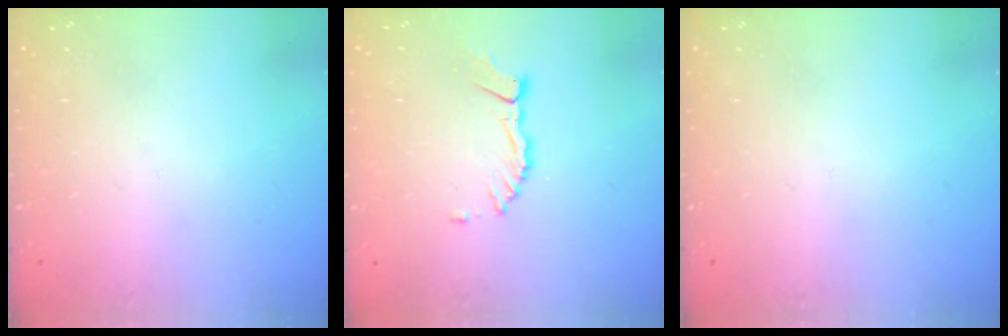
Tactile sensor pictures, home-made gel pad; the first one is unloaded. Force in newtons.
{"total": 3.8, "press": 3.8, "slide": 0.5}
{"total": 0.0}